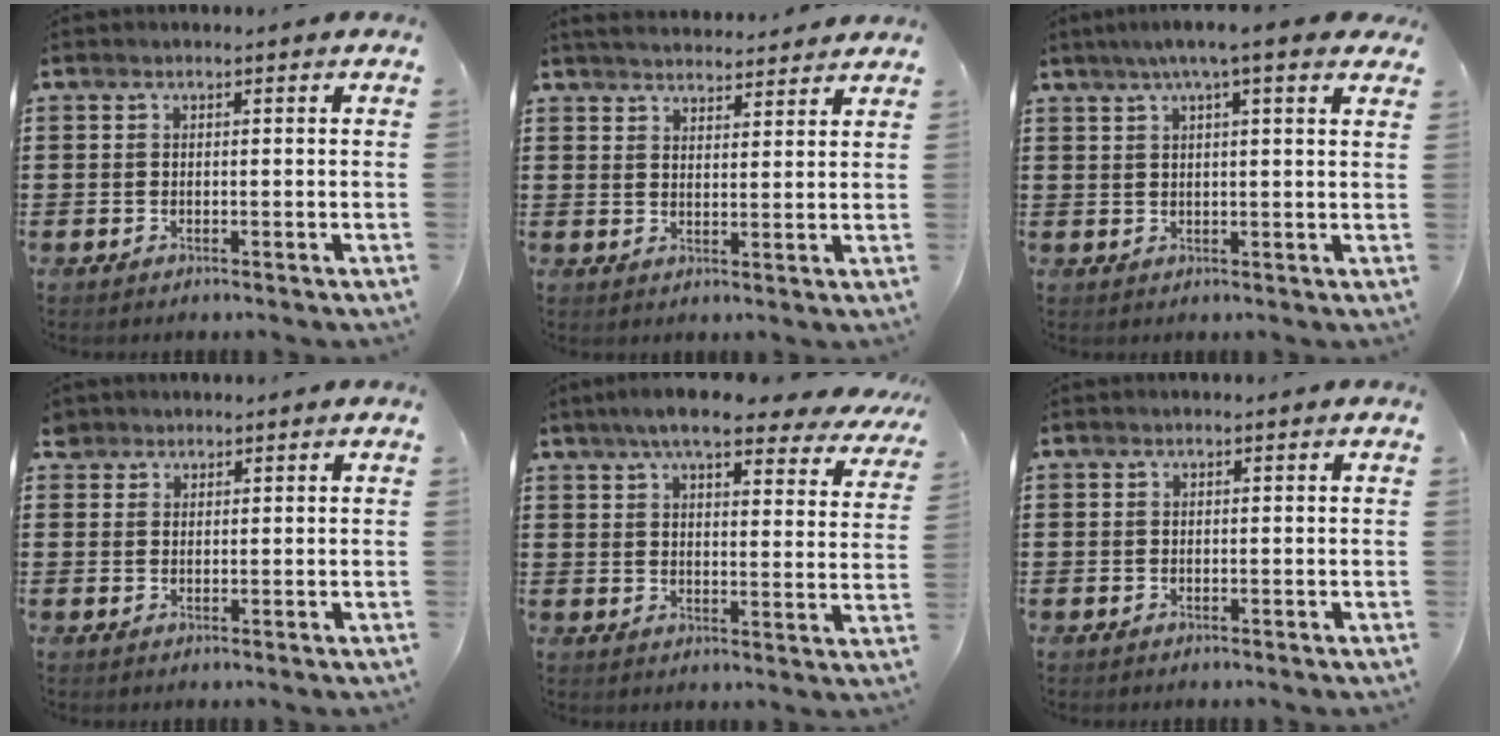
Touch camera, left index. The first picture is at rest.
{"total": 3.7, "force": [3.6, 0.2, 0.5], "torque": [-0.021, -0.011, 0.066]}
{"total": 5.1, "force": [3.4, 0.3, 3.8], "torque": [-0.083, 0.001, 0.059]}
{"total": 1.8, "force": [1.5, 1.0, 0.2], "torque": [-0.009, 0.005, 0.029]}
{"total": 8.0, "force": [6.8, 0.8, 4.2], "torque": [-0.095, -0.021, 0.118]}
{"total": 0.0}